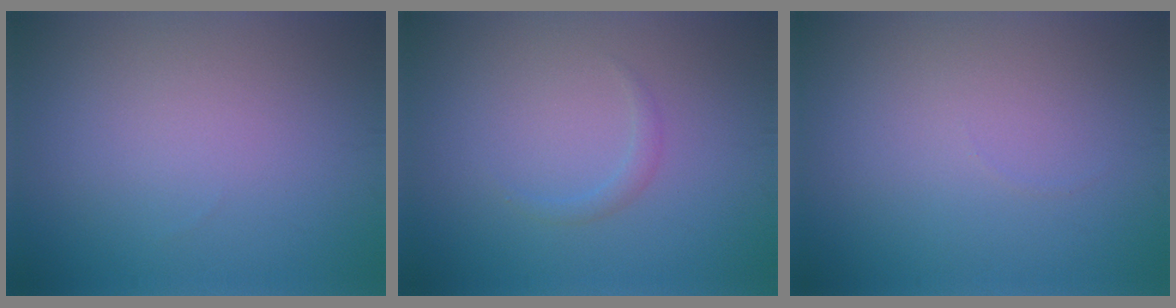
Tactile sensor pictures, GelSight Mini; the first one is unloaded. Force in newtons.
{"total": 0.9, "press": 0.9, "slide": 0.0}
{"total": 0.0}